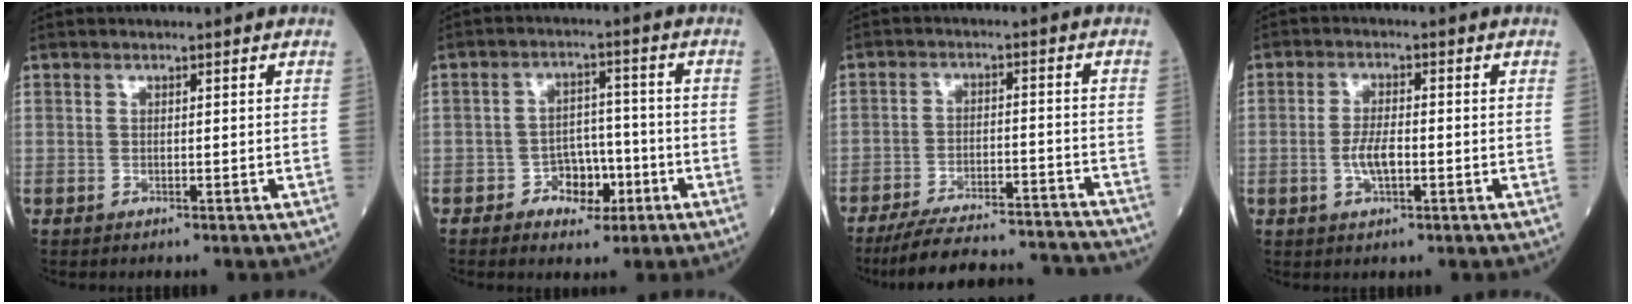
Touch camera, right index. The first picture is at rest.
{"total": 5.5, "force": [-2.6, 3.8, 3.1], "torque": [-0.043, 0.014, -0.041]}
{"total": 18.7, "force": [-17.7, 2.0, 5.8], "torque": [-0.097, 0.000, -0.249]}
{"total": 4.0, "force": [-1.0, 1.2, 3.7], "torque": [-0.078, 0.000, -0.018]}